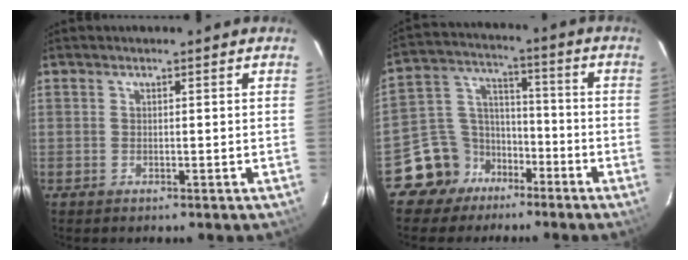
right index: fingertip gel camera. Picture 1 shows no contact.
{"total": 10.6, "force": [-7.0, 7.8, 1.4], "torque": [-0.046, 0.053, -0.126]}